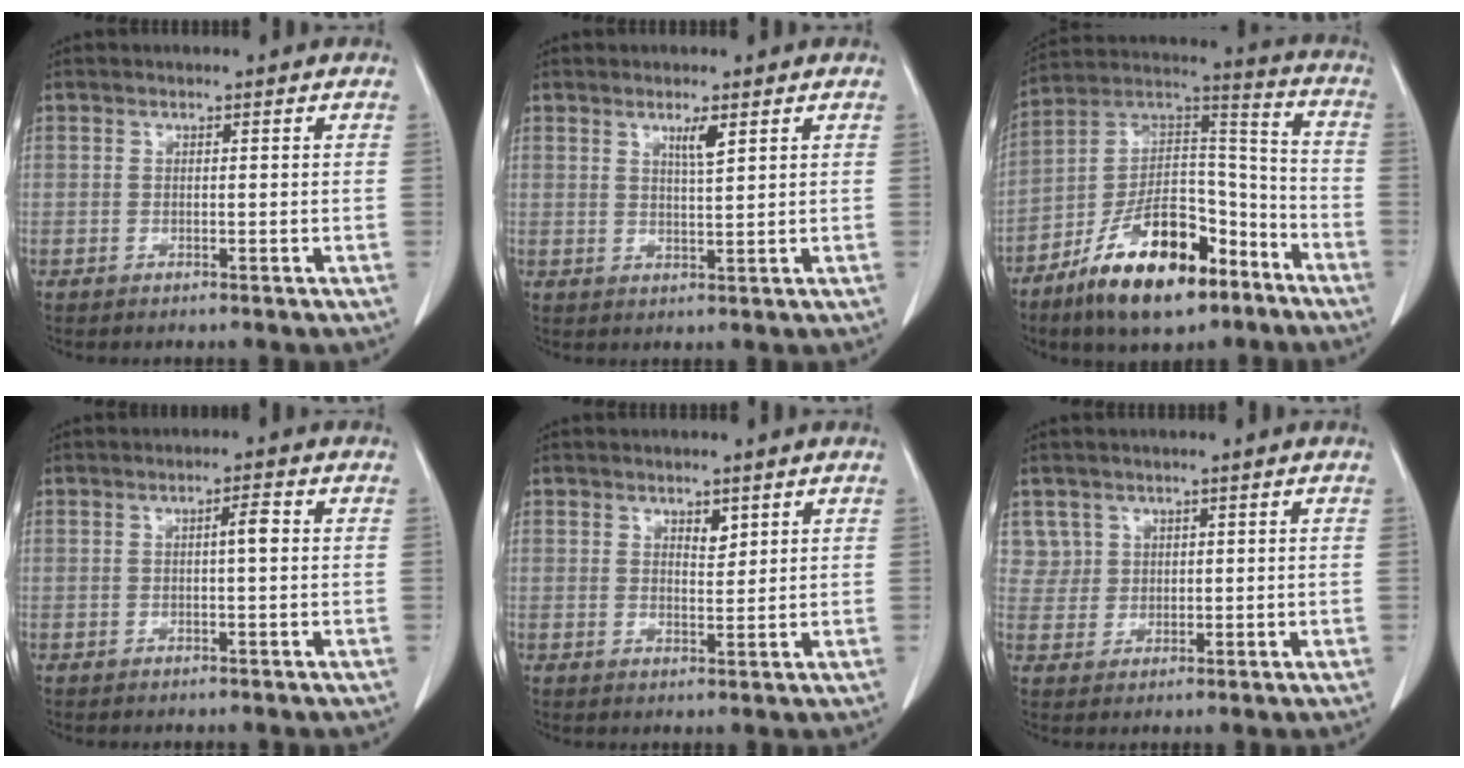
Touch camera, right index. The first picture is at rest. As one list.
[{"total": 2.7, "force": [1.5, 0.1, 2.2], "torque": [-0.041, -0.005, 0.028]}, {"total": 19.6, "force": [-11.9, 7.4, 13.7], "torque": [-0.246, 0.017, -0.204]}, {"total": 2.2, "force": [0.2, 0.2, 2.2], "torque": [-0.034, 0.004, 0.003]}, {"total": 2.1, "force": [1.3, 0.9, 1.3], "torque": [-0.020, -0.005, 0.024]}, {"total": 3.6, "force": [2.0, 2.9, -0.4], "torque": [0.022, 0.004, 0.038]}]